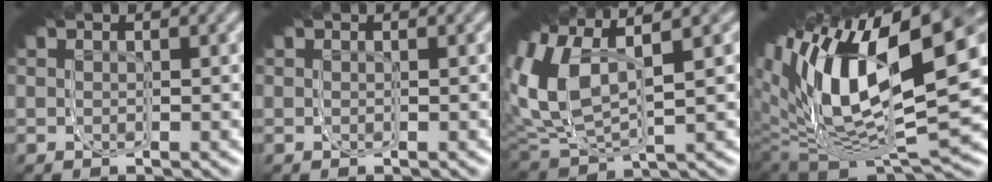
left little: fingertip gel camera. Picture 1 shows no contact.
{"total": 0.0}
{"total": 9.9, "force": [2.7, 6.3, 7.1], "torque": [-0.127, 0.030, 0.019]}
{"total": 21.0, "force": [1.5, 13.2, 16.3], "torque": [-0.238, 0.024, -0.006]}